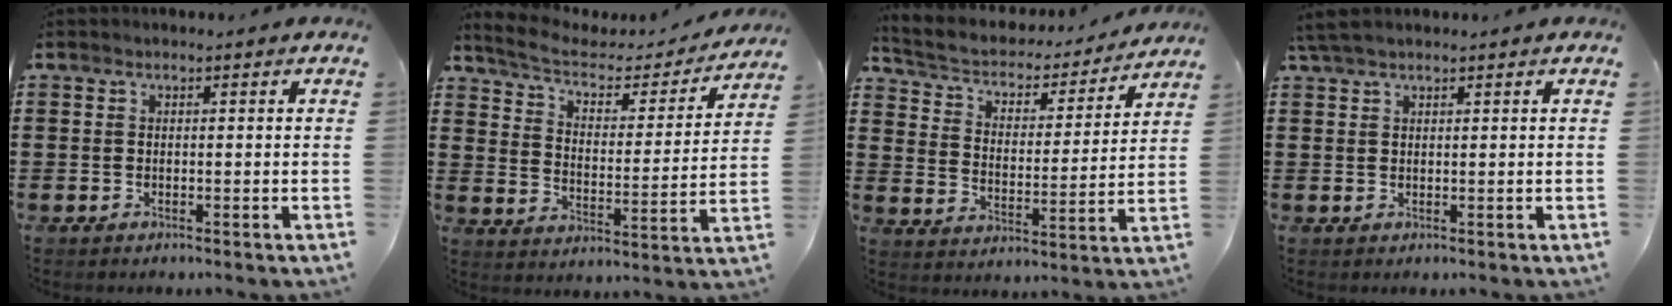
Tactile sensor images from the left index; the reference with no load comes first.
{"total": 4.7, "force": [3.9, 1.5, 2.2], "torque": [-0.065, -0.023, 0.059]}
{"total": 3.5, "force": [3.0, 1.4, 0.9], "torque": [-0.039, -0.026, 0.042]}
{"total": 2.2, "force": [1.6, 0.4, 1.5], "torque": [-0.031, 0.001, 0.031]}